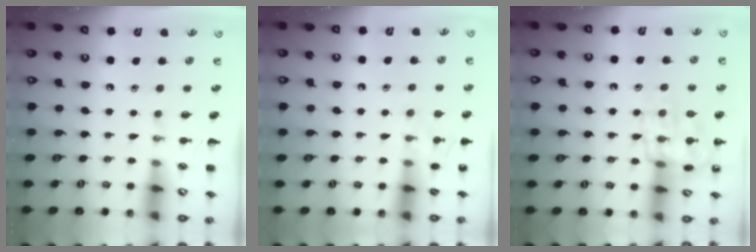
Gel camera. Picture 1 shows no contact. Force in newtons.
{"total": 8.0, "press": 7.7, "slide": 2.1}
{"total": 13.3, "press": 13.3, "slide": 1.1}